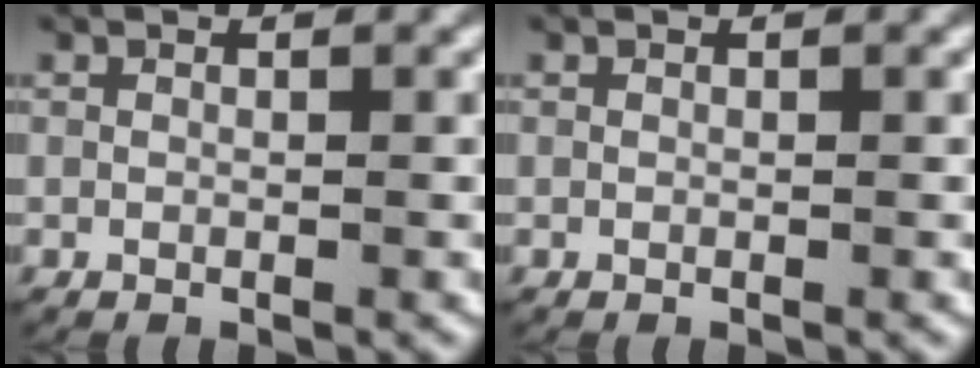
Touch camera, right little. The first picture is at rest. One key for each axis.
{"total": 0.0}